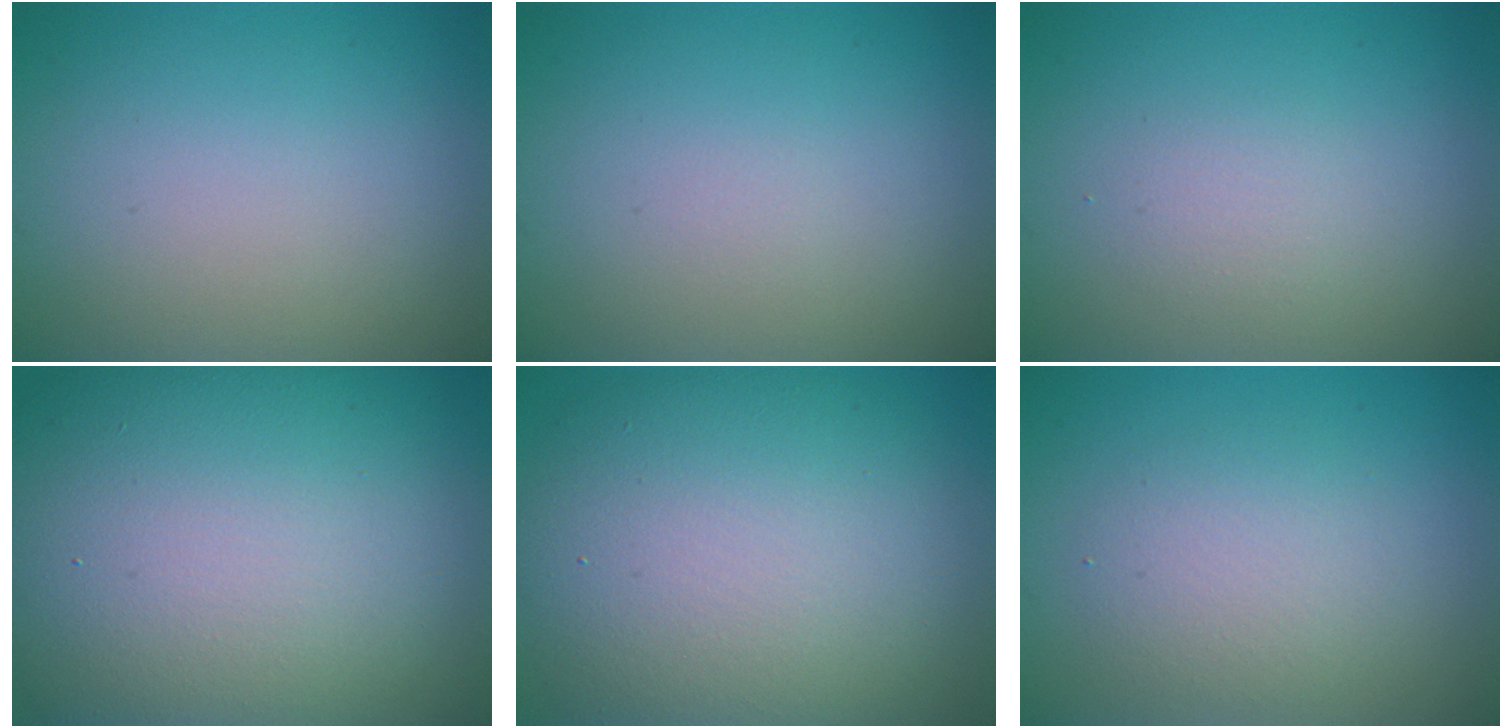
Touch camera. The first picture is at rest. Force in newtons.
{"total": 0.0}
{"total": 1.4, "press": 1.4, "slide": 0.1}
{"total": 19.8, "press": 19.8, "slide": 0.7}
{"total": 12.4, "press": 12.4, "slide": 0.9}
{"total": 2.9, "press": 2.9, "slide": 0.4}